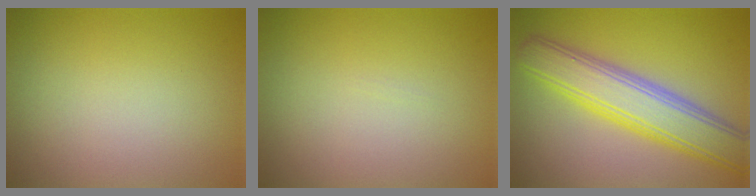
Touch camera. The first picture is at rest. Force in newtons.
{"total": 0.0}
{"total": 7.3, "press": 7.3, "slide": 0.1}